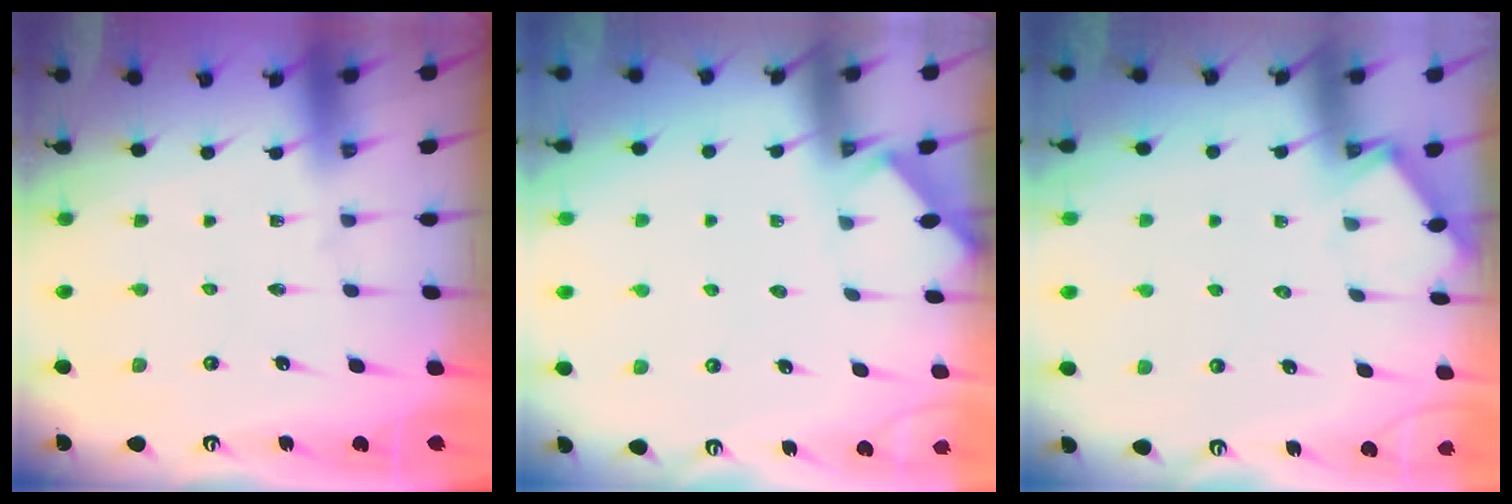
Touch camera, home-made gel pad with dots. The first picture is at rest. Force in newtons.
{"total": 1.3, "press": 1.3, "slide": 0.3}
{"total": 3.3, "press": 3.3, "slide": 0.5}